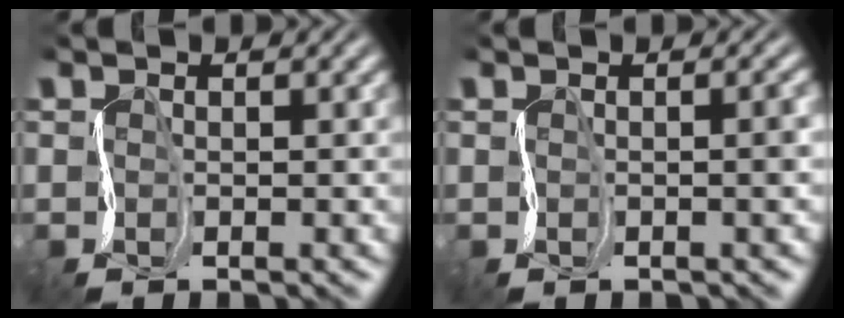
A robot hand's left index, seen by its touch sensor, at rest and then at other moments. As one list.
[{"total": 1.6, "force": [0.5, 0.6, 1.4], "torque": [-0.007, 0.003, 0.000]}]